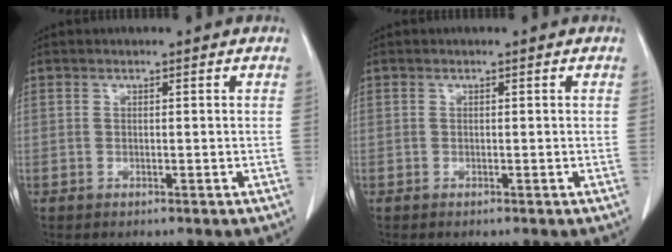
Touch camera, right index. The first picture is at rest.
{"total": 0.0}